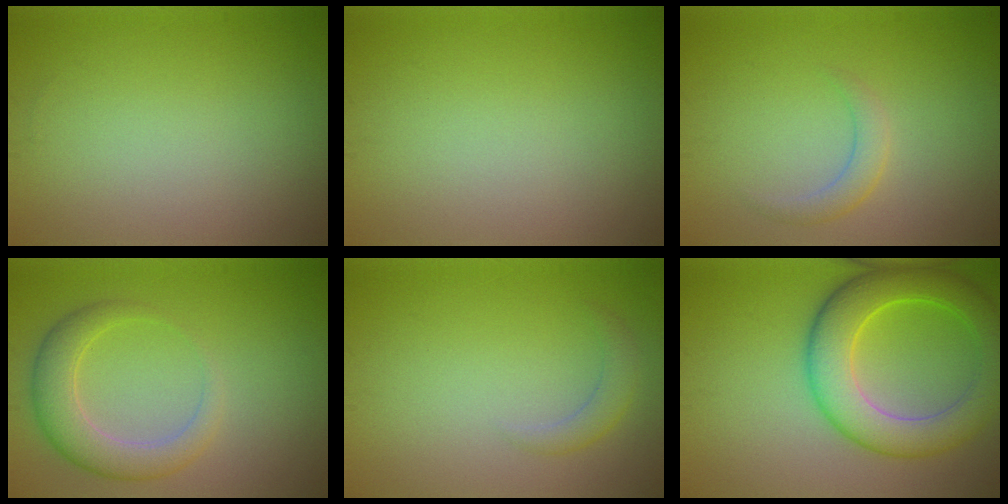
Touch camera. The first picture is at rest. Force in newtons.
{"total": 0.0}
{"total": 1.7, "press": 1.7, "slide": 0.0}
{"total": 4.2, "press": 4.2, "slide": 0.2}
{"total": 1.6, "press": 1.6, "slide": 0.1}
{"total": 7.7, "press": 7.7, "slide": 0.2}